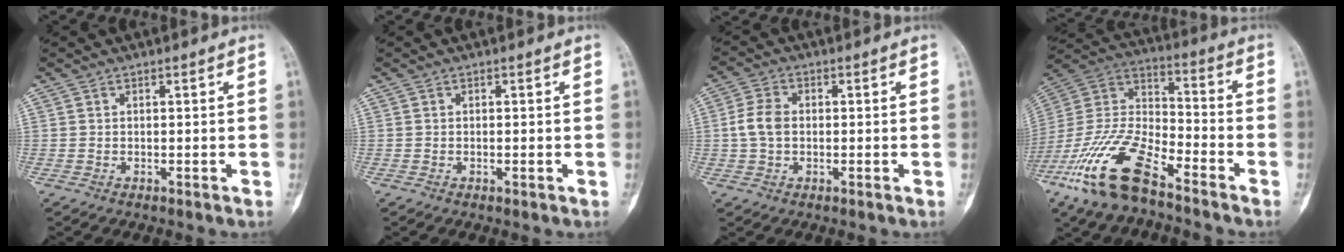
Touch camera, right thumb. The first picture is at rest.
{"total": 0.7, "force": [-0.2, 0.2, 0.6], "torque": [-0.011, -0.001, -0.002]}
{"total": 5.1, "force": [0.0, 3.6, 3.6], "torque": [-0.077, 0.011, -0.006]}
{"total": 19.3, "force": [-12.2, 7.1, 13.2], "torque": [-0.273, 0.053, -0.233]}